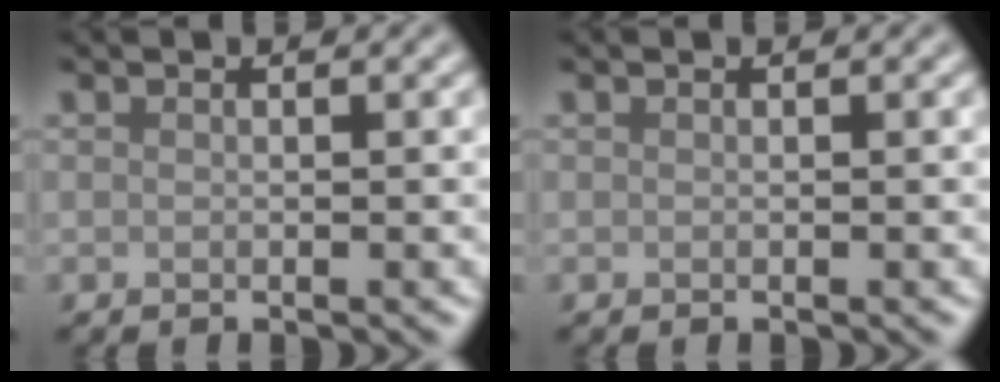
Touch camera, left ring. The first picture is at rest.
{"total": 0.0}